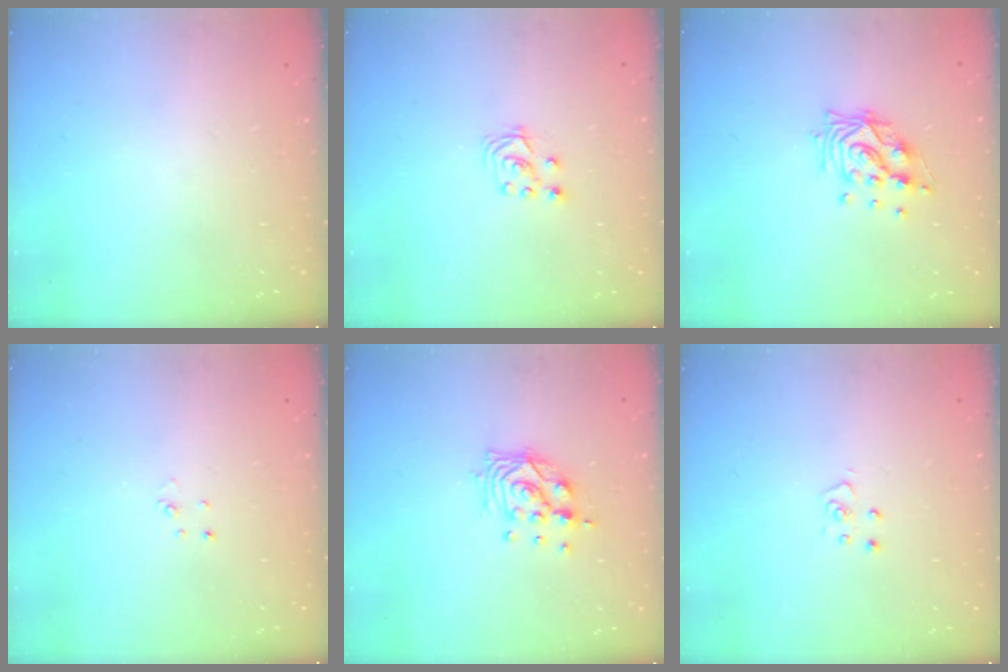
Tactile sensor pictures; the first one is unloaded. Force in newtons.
{"total": 2.8, "press": 2.7, "slide": 0.7}
{"total": 11.5, "press": 11.4, "slide": 1.5}
{"total": 2.0, "press": 2.0, "slide": 0.2}
{"total": 10.7, "press": 10.6, "slide": 1.1}
{"total": 3.9, "press": 3.9, "slide": 0.2}